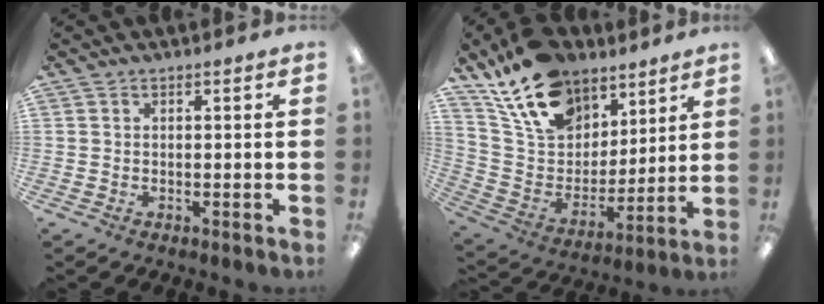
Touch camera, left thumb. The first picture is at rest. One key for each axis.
{"total": 19.3, "fx": 13.3, "fy": 11.5, "fz": 8.0, "tx": -0.161, "ty": -0.068, "tz": 0.250}